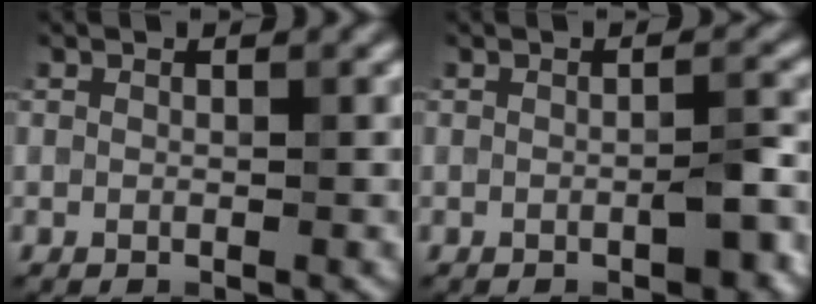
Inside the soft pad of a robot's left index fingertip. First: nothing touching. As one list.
[{"total": 2.5, "force": [-1.0, 0.7, 2.2], "torque": [-0.032, 0.002, -0.014]}]